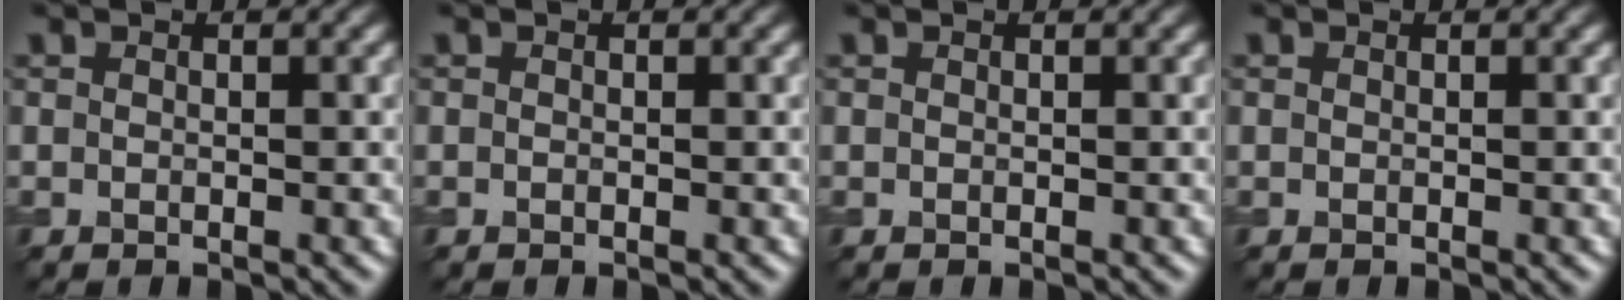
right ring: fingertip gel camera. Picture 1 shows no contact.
{"total": 0.0}
{"total": 0.0}
{"total": 0.0}